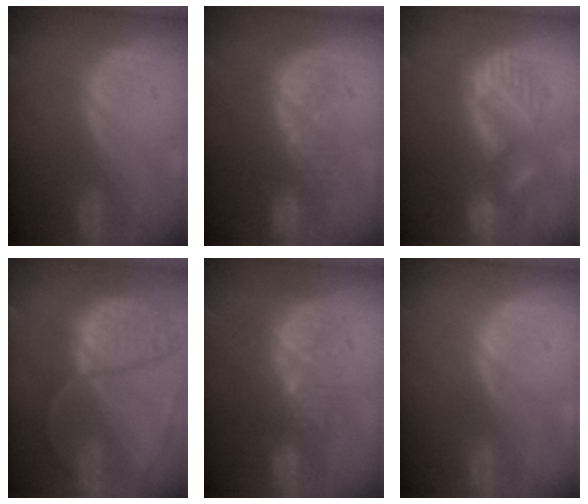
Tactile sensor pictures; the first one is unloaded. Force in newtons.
{"total": 8.4, "press": 7.6, "slide": 3.7}
{"total": 8.9, "press": 8.8, "slide": 1.5}
{"total": 11.4, "press": 9.4, "slide": 6.4}
{"total": 10.2, "press": 8.9, "slide": 4.9}
{"total": 0.0}